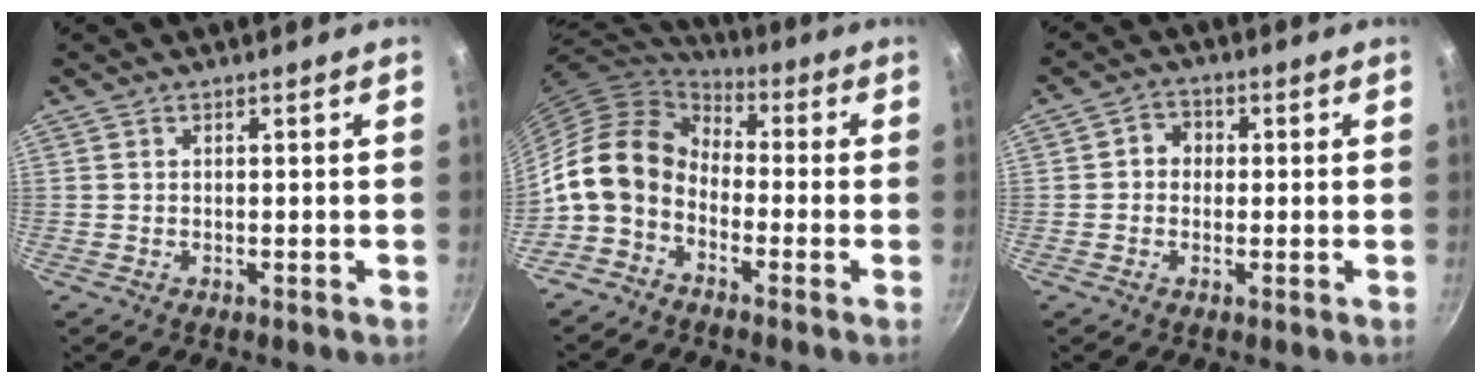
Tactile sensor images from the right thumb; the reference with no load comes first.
{"total": 12.9, "force": [-2.8, 9.6, 8.1], "torque": [-0.128, 0.046, -0.075]}
{"total": 3.8, "force": [0.2, 3.4, 1.7], "torque": [-0.004, 0.008, -0.006]}